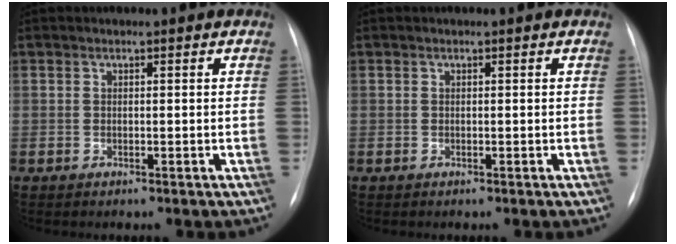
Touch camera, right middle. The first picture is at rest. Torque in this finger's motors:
{"motor_torque": [-0.51, -0.31, -0.01, 0.00]}